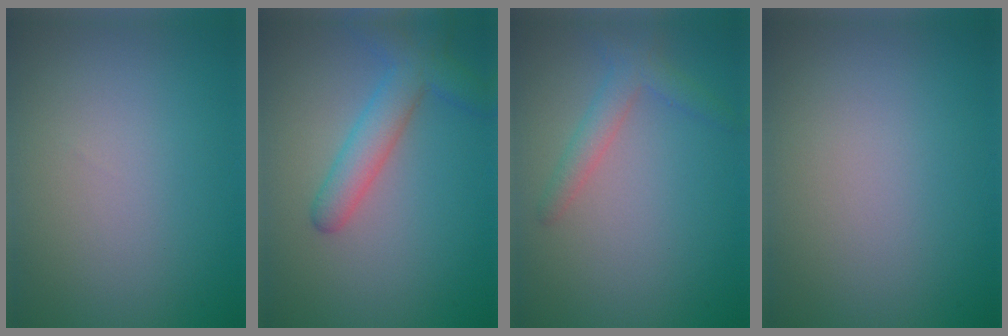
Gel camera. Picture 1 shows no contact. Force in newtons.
{"total": 4.0, "press": 4.0, "slide": 0.3}
{"total": 2.3, "press": 2.3, "slide": 0.1}
{"total": 0.0}